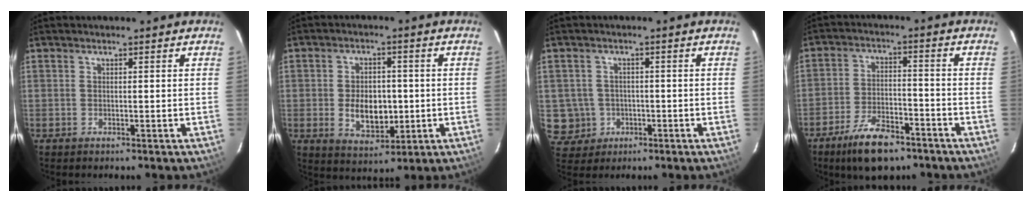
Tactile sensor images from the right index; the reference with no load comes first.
{"total": 8.5, "force": [-1.0, 5.5, 6.3], "torque": [-0.119, -0.002, -0.004]}
{"total": 6.1, "force": [-1.2, 5.9, 0.7], "torque": [-0.029, 0.016, -0.004]}
{"total": 11.3, "force": [-8.0, 4.5, 6.5], "torque": [-0.143, -0.004, -0.133]}